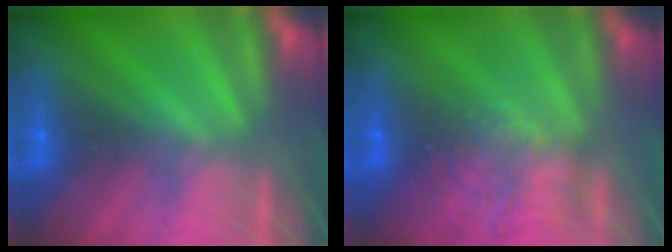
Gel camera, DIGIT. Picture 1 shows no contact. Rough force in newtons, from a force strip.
{"total": 2.2}